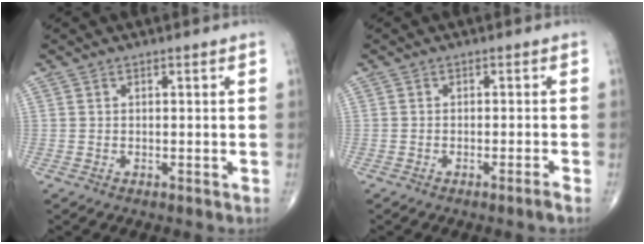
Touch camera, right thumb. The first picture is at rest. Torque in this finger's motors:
{"motor_torque": [-0.48, 0.03, -0.11, -0.05, -0.04]}